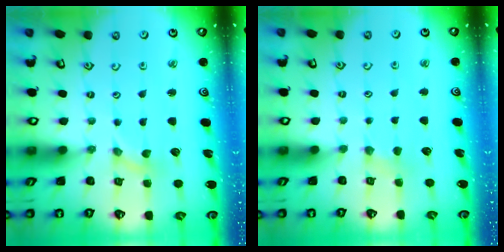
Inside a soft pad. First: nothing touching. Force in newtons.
{"total": 2.4, "press": 2.4, "slide": 0.4}